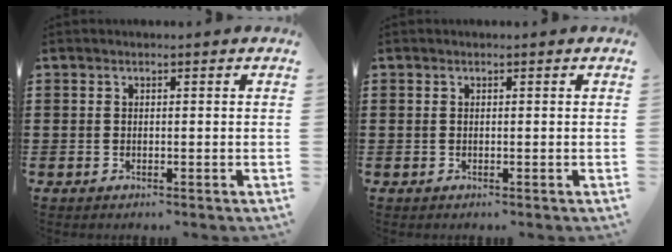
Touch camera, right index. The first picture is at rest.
{"total": 0.0}